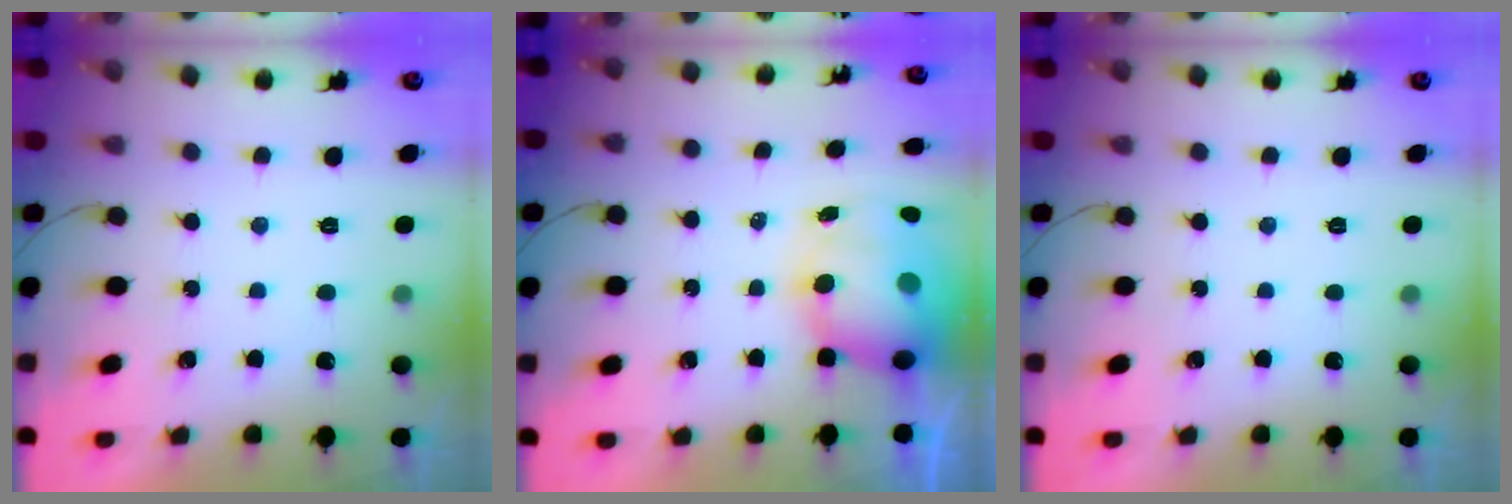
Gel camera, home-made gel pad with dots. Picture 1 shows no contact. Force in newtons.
{"total": 12.5, "press": 12.1, "slide": 3.4}
{"total": 0.0}